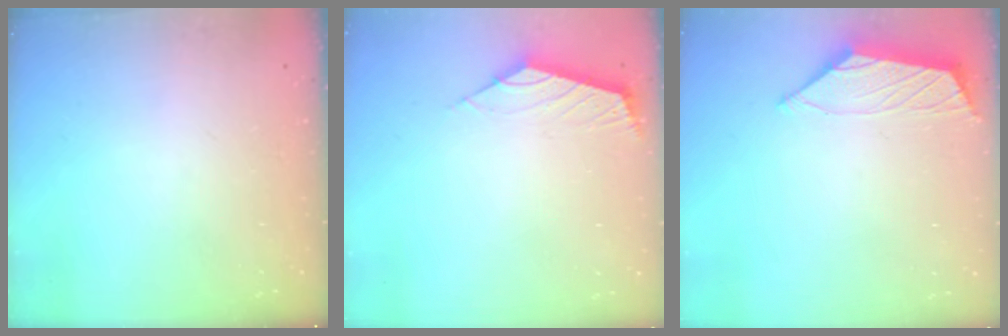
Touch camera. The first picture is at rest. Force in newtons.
{"total": 2.6, "press": 2.6, "slide": 0.7}
{"total": 2.0, "press": 1.9, "slide": 0.7}